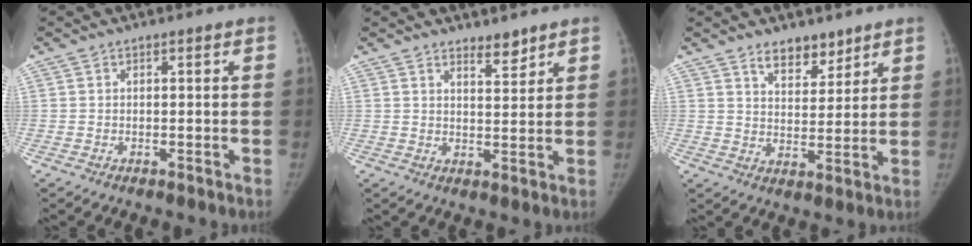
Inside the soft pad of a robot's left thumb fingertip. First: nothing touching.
{"total": 3.4, "force": [2.9, 1.0, 1.4], "torque": [-0.010, -0.027, 0.047]}
{"total": 6.6, "force": [5.0, 3.3, 2.9], "torque": [-0.017, -0.038, 0.086]}